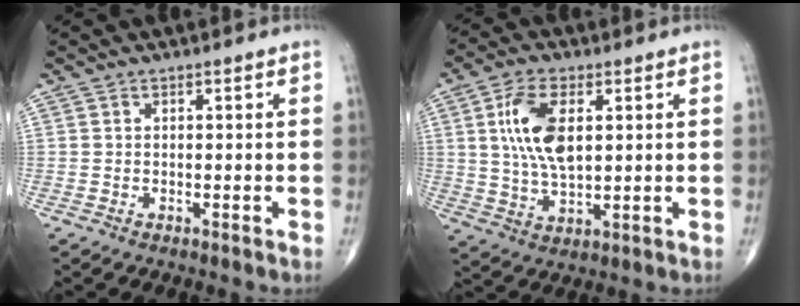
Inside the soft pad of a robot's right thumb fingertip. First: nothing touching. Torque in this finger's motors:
{"motor_torque": [0.52, 2.51, 1.18, 0.28, 0.12]}